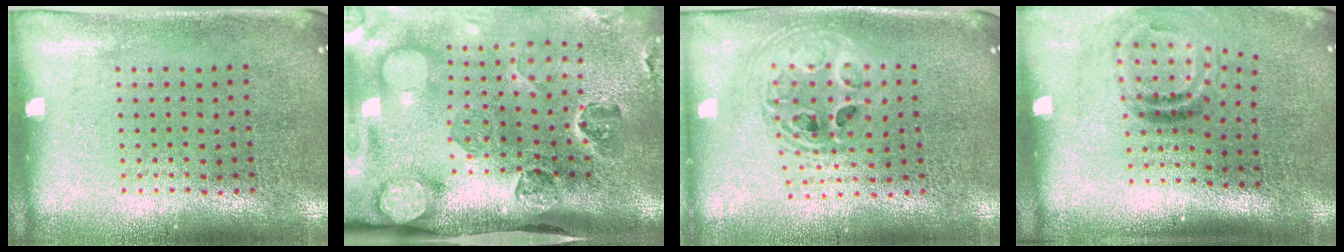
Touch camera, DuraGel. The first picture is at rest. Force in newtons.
{"total": 5.0, "press": 3.5, "slide": 3.5}
{"total": 2.0, "press": 1.6, "slide": 1.2}
{"total": 2.0, "press": 1.1, "slide": 1.6}